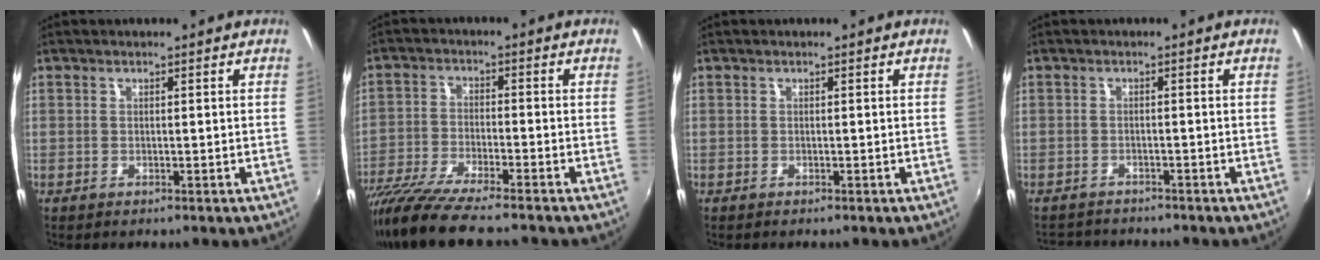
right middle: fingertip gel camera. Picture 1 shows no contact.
{"total": 13.3, "force": [-11.0, 0.9, 7.4], "torque": [-0.160, -0.047, -0.200]}
{"total": 0.0}
{"total": 4.8, "force": [-4.5, 1.1, 0.9], "torque": [-0.030, -0.005, -0.072]}